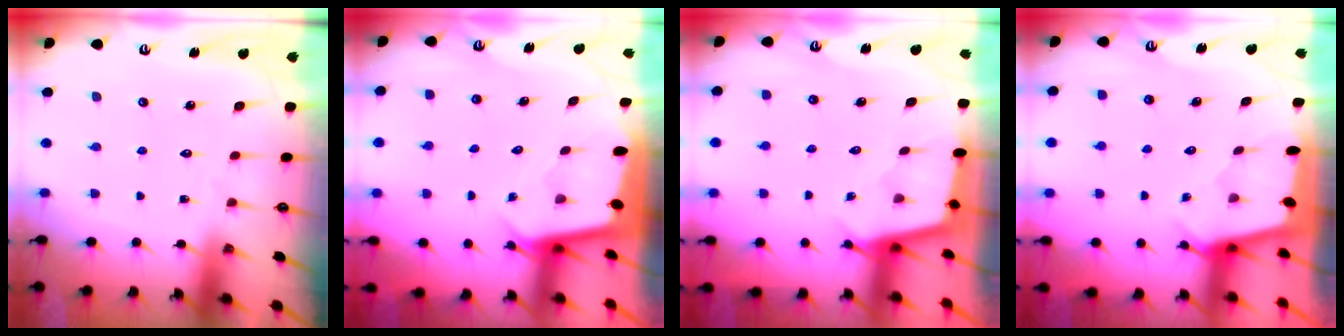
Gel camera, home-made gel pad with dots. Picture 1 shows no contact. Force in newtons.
{"total": 2.7, "press": 2.7, "slide": 0.0}
{"total": 2.3, "press": 2.3, "slide": 0.2}
{"total": 2.0, "press": 2.0, "slide": 0.3}